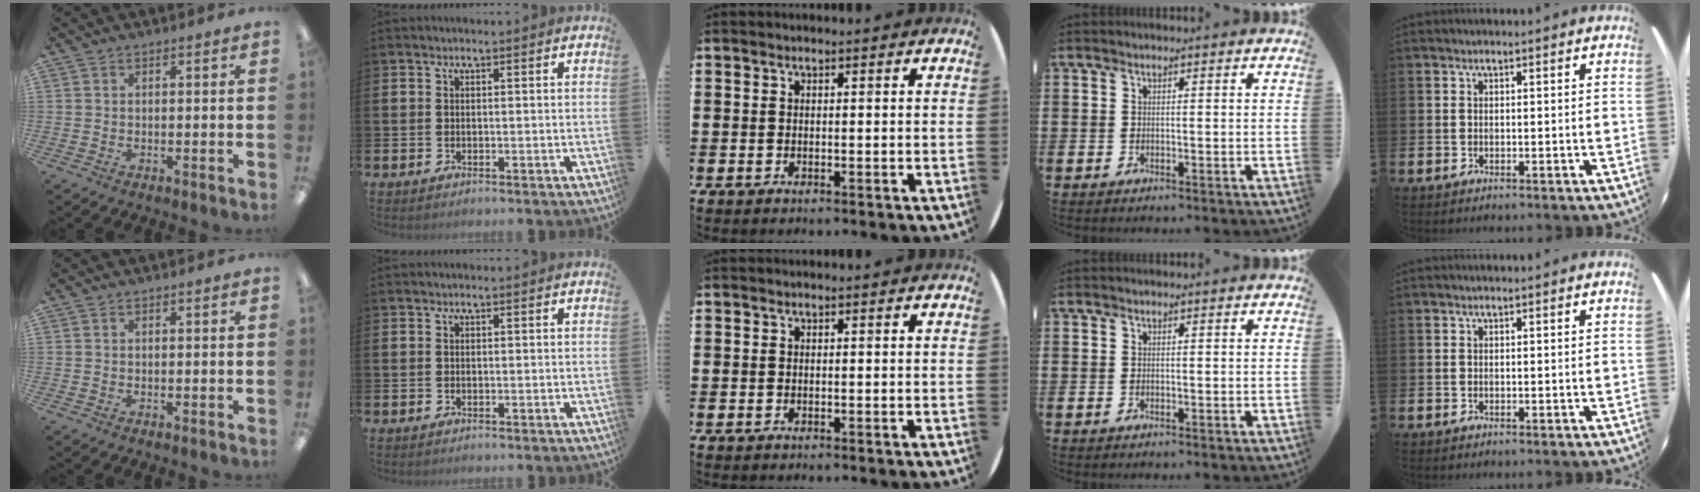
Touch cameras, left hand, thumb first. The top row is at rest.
{}